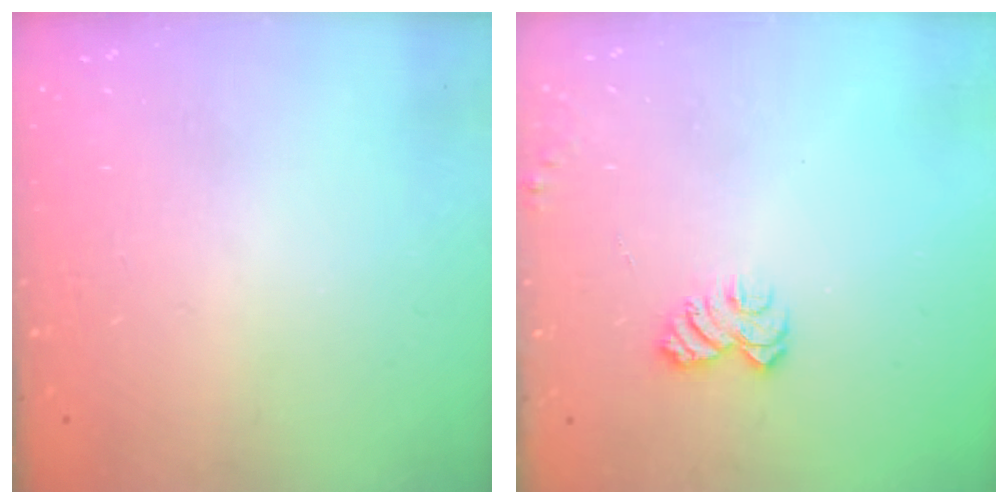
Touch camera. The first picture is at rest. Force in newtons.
{"total": 5.5, "press": 5.4, "slide": 0.5}